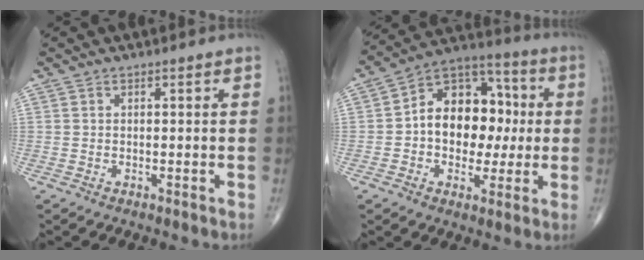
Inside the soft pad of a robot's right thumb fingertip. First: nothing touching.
{"total": 16.6, "force": [0.4, 11.7, 11.7], "torque": [-0.128, 0.035, -0.002]}